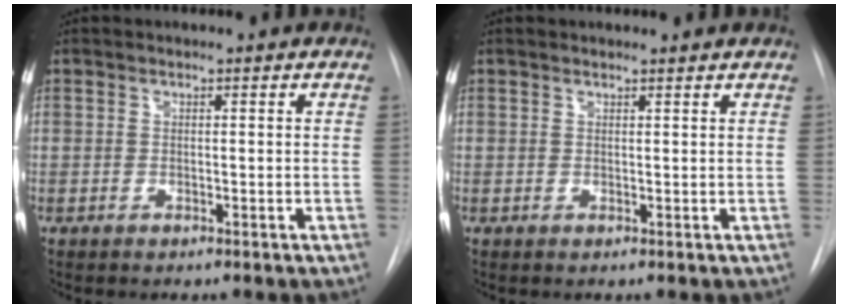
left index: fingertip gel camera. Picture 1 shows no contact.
{"total": 1.7, "force": [1.7, -0.1, 0.2], "torque": [-0.009, 0.006, 0.023]}